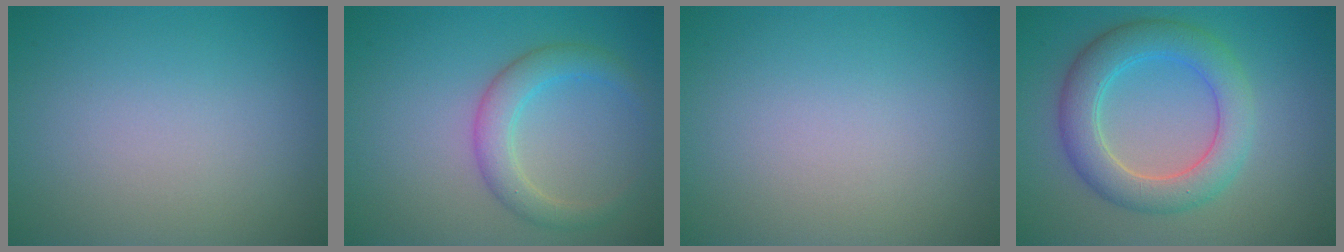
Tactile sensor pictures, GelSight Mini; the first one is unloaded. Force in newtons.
{"total": 3.2, "press": 3.2, "slide": 0.1}
{"total": 0.0}
{"total": 5.5, "press": 5.5, "slide": 0.1}